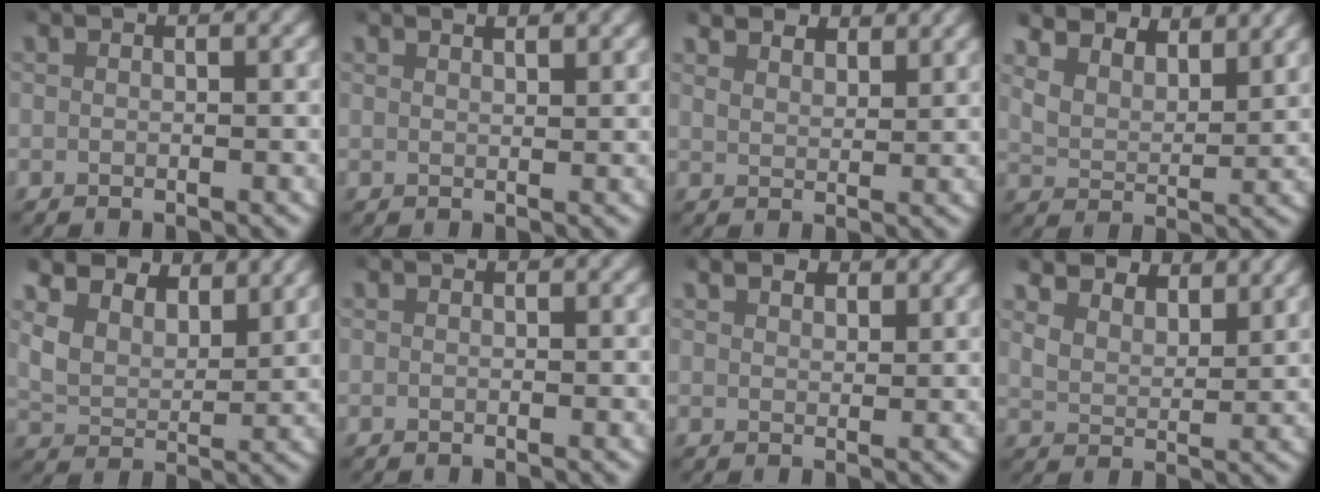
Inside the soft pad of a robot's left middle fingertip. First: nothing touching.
{"total": 1.7, "force": [1.5, 0.1, 0.6], "torque": [-0.008, -0.003, 0.027]}
{"total": 3.1, "force": [2.9, 0.8, 0.7], "torque": [-0.012, -0.005, 0.052]}
{"total": 5.8, "force": [4.4, 3.0, 2.4], "torque": [-0.056, -0.009, 0.072]}
{"total": 6.9, "force": [4.3, 4.4, 3.0], "torque": [-0.081, -0.010, 0.069]}
{"total": 0.0}
{"total": 2.1, "force": [1.8, 0.8, 0.7], "torque": [-0.008, -0.003, 0.032]}
{"total": 4.7, "force": [3.7, 2.3, 1.7], "torque": [-0.043, -0.012, 0.067]}